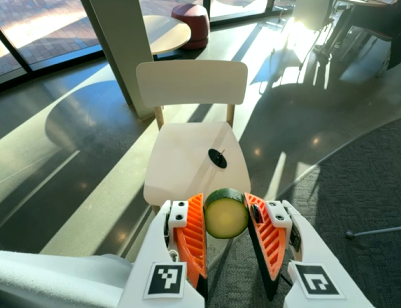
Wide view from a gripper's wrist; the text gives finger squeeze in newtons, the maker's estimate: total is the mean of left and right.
{"total": 10.0, "left": 10.3, "right": 9.7}